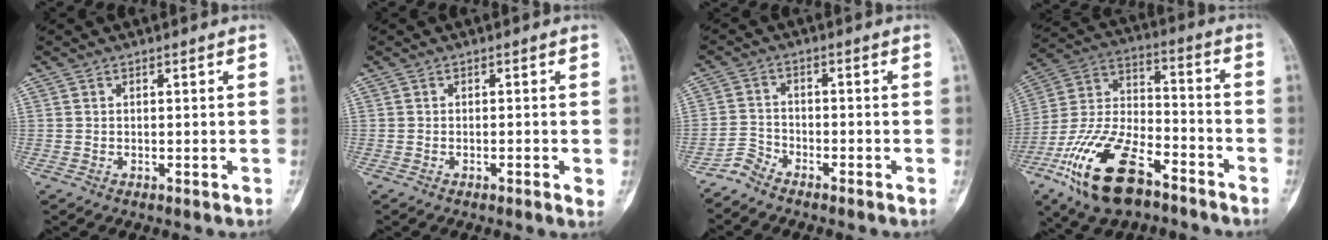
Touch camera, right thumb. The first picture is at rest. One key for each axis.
{"total": 1.8, "fx": -0.4, "fy": 0.3, "fz": 1.7, "tx": -0.028, "ty": -0.002, "tz": -0.007}
{"total": 3.1, "fx": -3.0, "fy": 0.8, "fz": 0.2, "tx": -0.004, "ty": 0.004, "tz": -0.068}
{"total": 20.6, "fx": -11.7, "fy": 9.4, "fz": 14.1, "tx": -0.282, "ty": 0.058, "tz": -0.216}